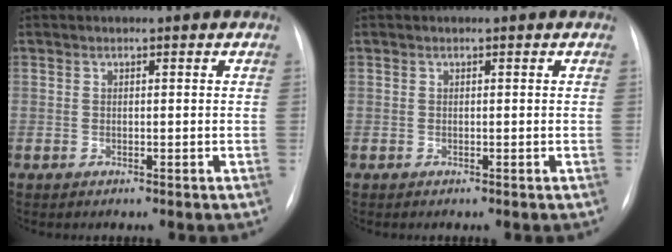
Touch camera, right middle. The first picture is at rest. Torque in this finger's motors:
{"motor_torque": [0.11, -0.31, -0.01, 0.00]}